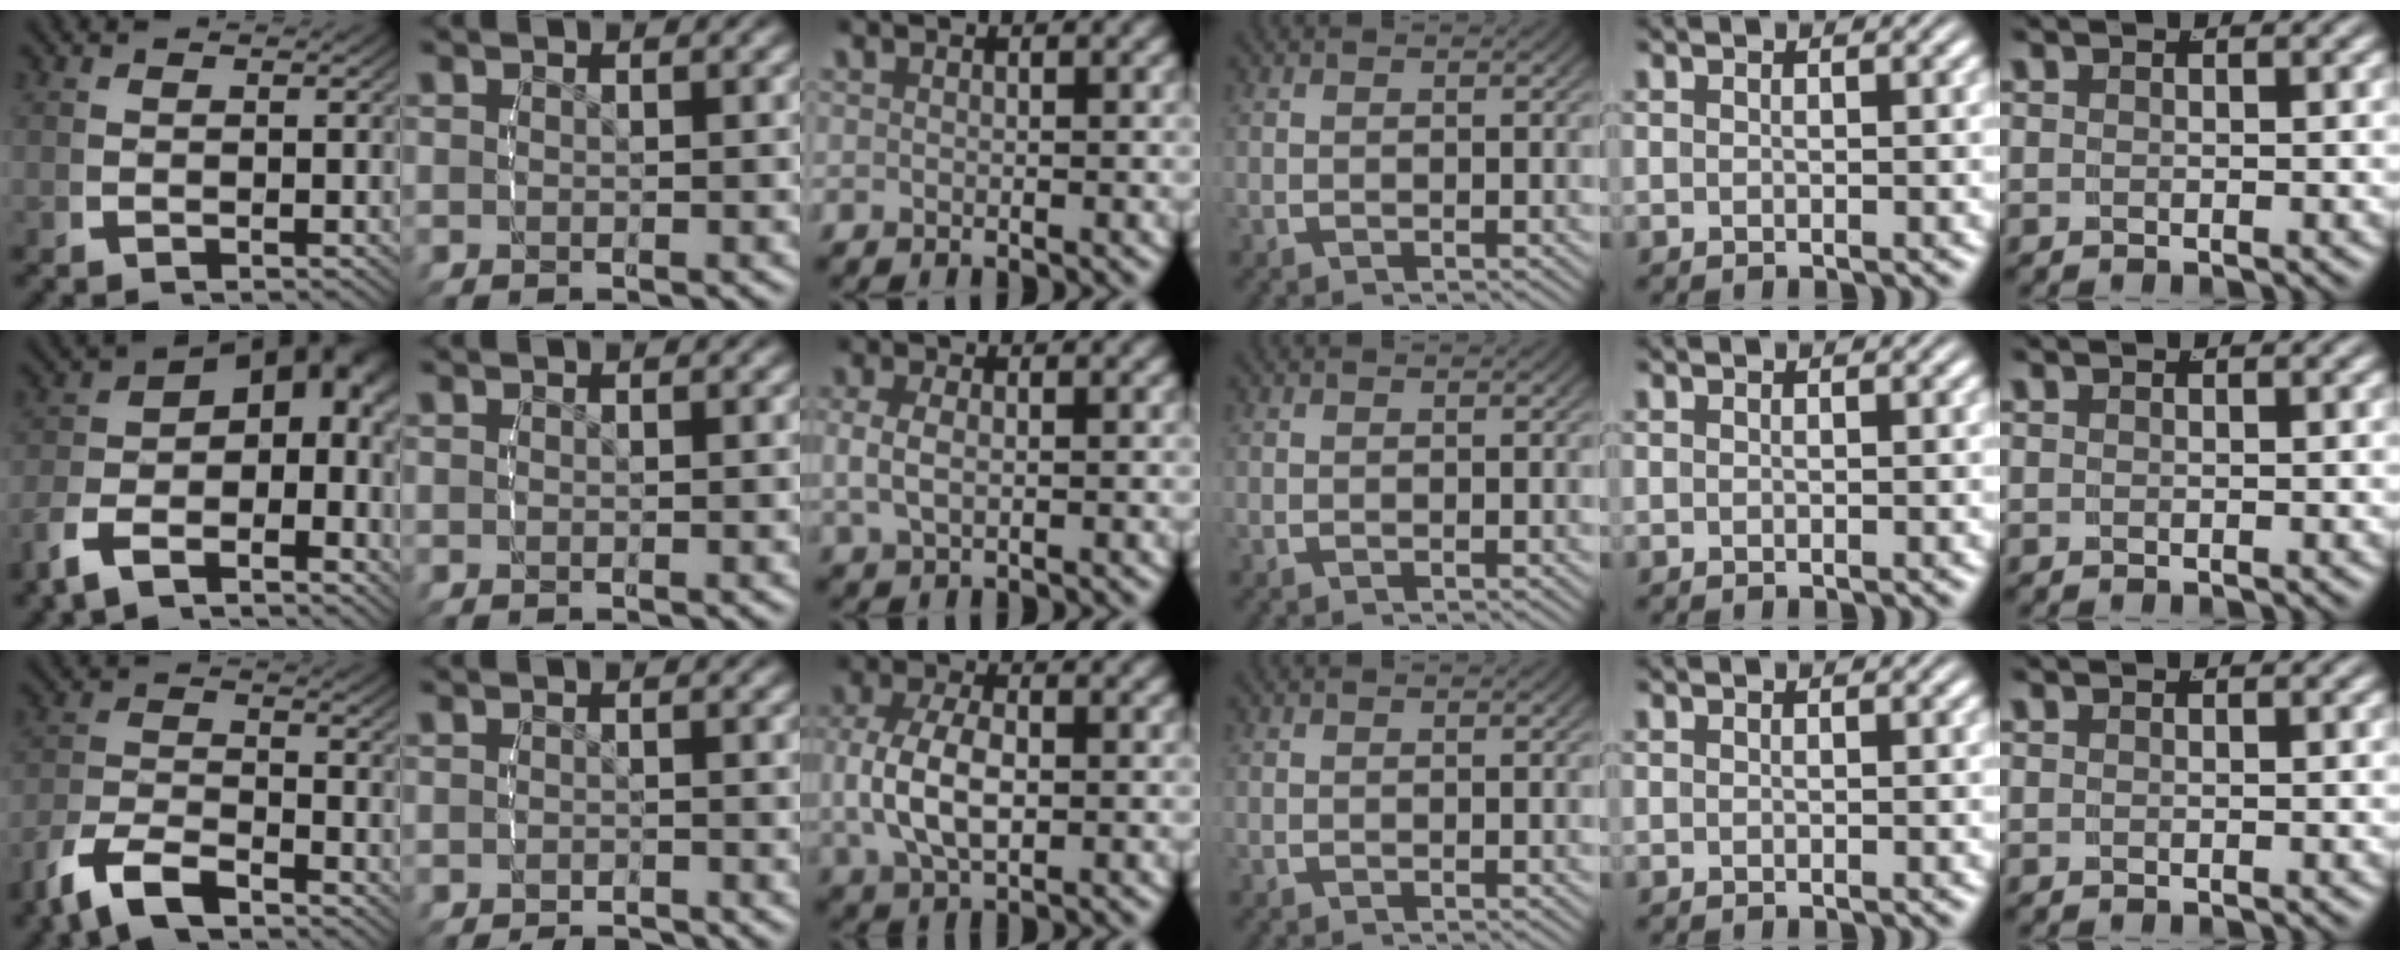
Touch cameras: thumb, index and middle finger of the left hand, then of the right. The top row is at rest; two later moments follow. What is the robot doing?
{"motion": "lift_and_place", "object": "bandage"}